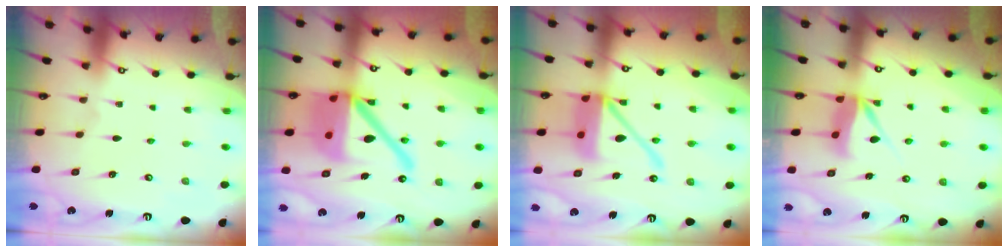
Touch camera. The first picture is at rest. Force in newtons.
{"total": 22.7, "press": 22.4, "slide": 3.8}
{"total": 14.8, "press": 14.6, "slide": 2.4}
{"total": 7.6, "press": 7.6, "slide": 0.5}